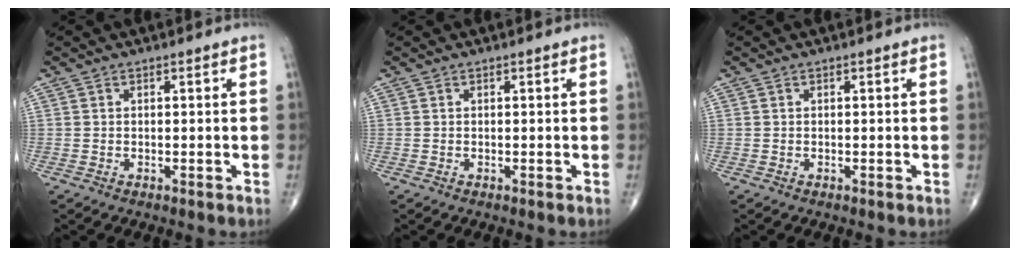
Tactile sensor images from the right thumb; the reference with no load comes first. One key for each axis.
{"total": 0.0}
{"total": 0.0}